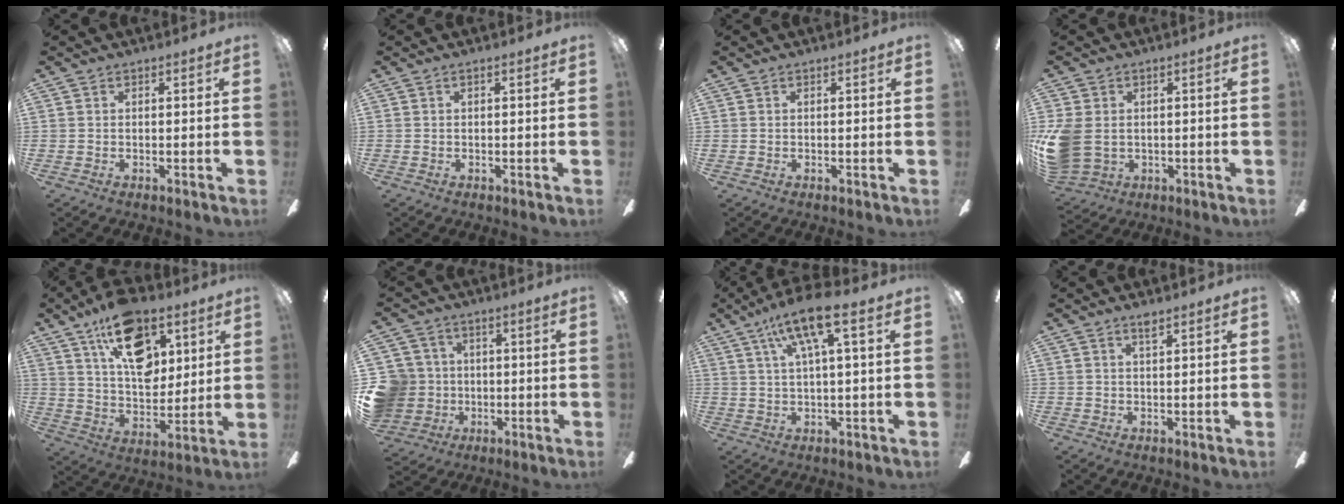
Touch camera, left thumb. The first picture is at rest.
{"total": 0.0}
{"total": 0.0}
{"total": 11.1, "force": [-0.1, 8.7, 7.0], "torque": [-0.181, 0.005, 0.001]}
{"total": 19.5, "force": [10.0, 11.7, 12.0], "torque": [-0.176, -0.038, 0.179]}
{"total": 11.9, "force": [-0.9, 11.4, 3.4], "torque": [-0.109, 0.018, -0.007]}
{"total": 11.5, "force": [5.3, 2.6, 9.9], "torque": [-0.173, -0.011, 0.092]}
{"total": 1.7, "force": [1.5, 0.1, 0.8], "torque": [-0.020, -0.001, 0.028]}